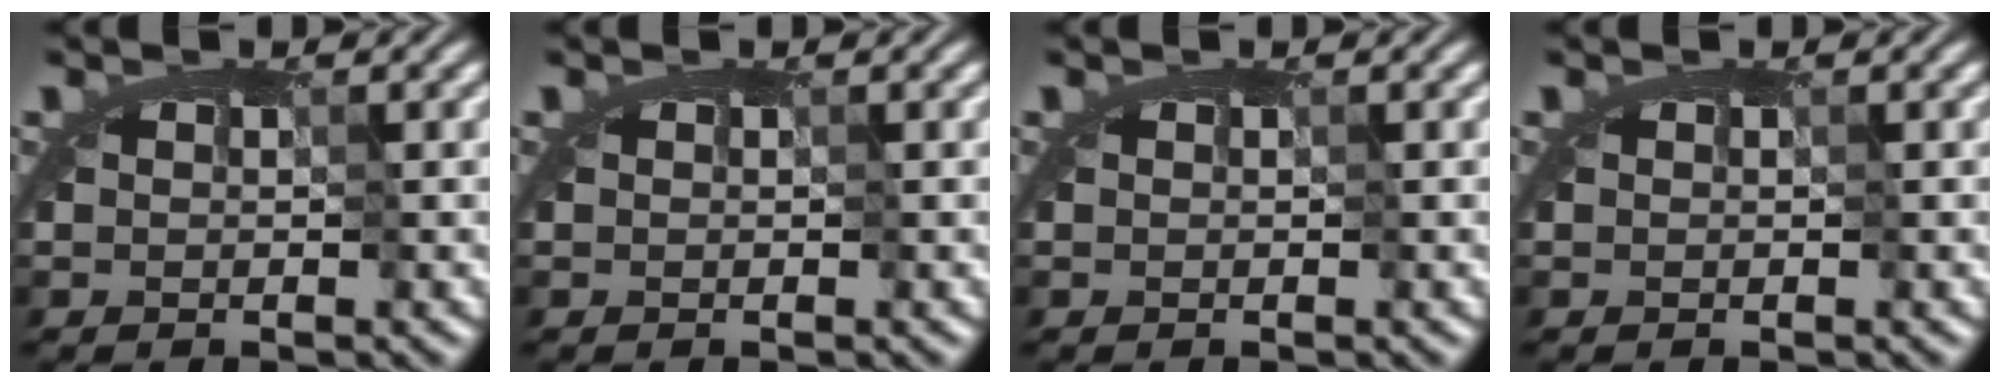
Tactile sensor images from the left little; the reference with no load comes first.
{"total": 0.0}
{"total": 0.0}
{"total": 0.0}